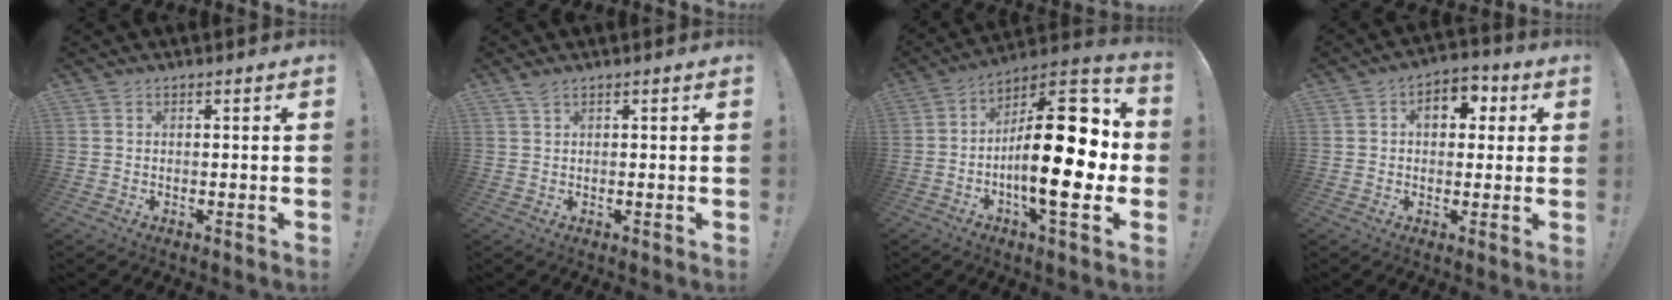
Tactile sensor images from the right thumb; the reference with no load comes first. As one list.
[{"total": 1.8, "force": [1.4, 0.4, 1.2], "torque": [-0.017, -0.002, 0.023]}, {"total": 25.6, "force": [-2.0, 10.0, 23.5], "torque": [-0.370, 0.007, -0.030]}, {"total": 7.8, "force": [1.9, 5.4, 5.2], "torque": [-0.059, 0.003, 0.027]}]